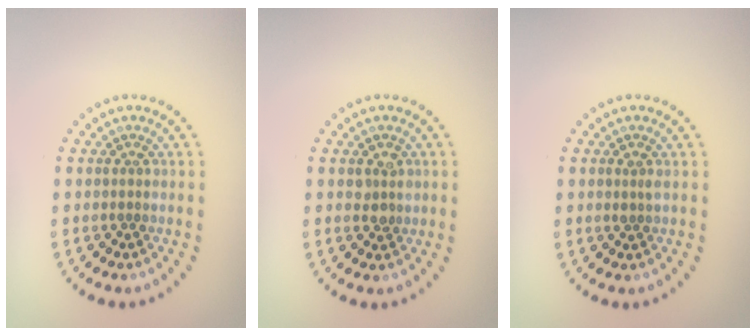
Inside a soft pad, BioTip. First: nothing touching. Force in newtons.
{"total": 1.8, "press": 1.8, "slide": 0.3}
{"total": 0.5, "press": 0.5, "slide": 0.1}